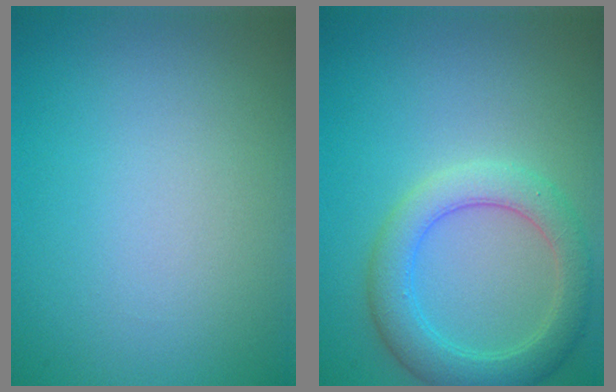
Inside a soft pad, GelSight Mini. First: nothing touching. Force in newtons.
{"total": 4.4, "press": 4.4, "slide": 0.1}